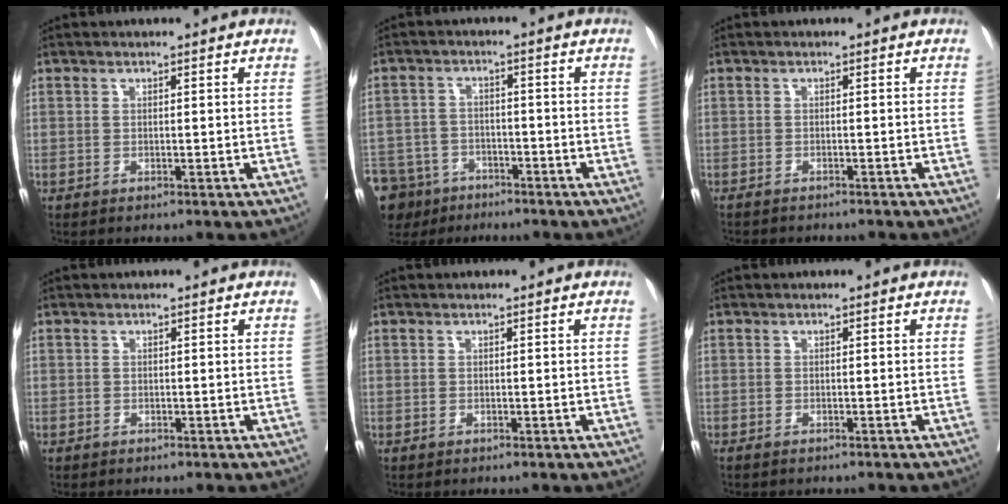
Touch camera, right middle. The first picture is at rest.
{"total": 12.6, "force": [-8.7, 8.4, 3.4], "torque": [-0.102, -0.003, -0.136]}
{"total": 5.3, "force": [-4.9, 1.2, 1.8], "torque": [-0.021, -0.005, -0.066]}
{"total": 0.6, "force": [-0.2, 0.5, -0.1], "torque": [0.003, 0.005, -0.007]}
{"total": 0.0}
{"total": 1.1, "force": [-1.0, 0.3, 0.4], "torque": [-0.011, -0.003, -0.015]}